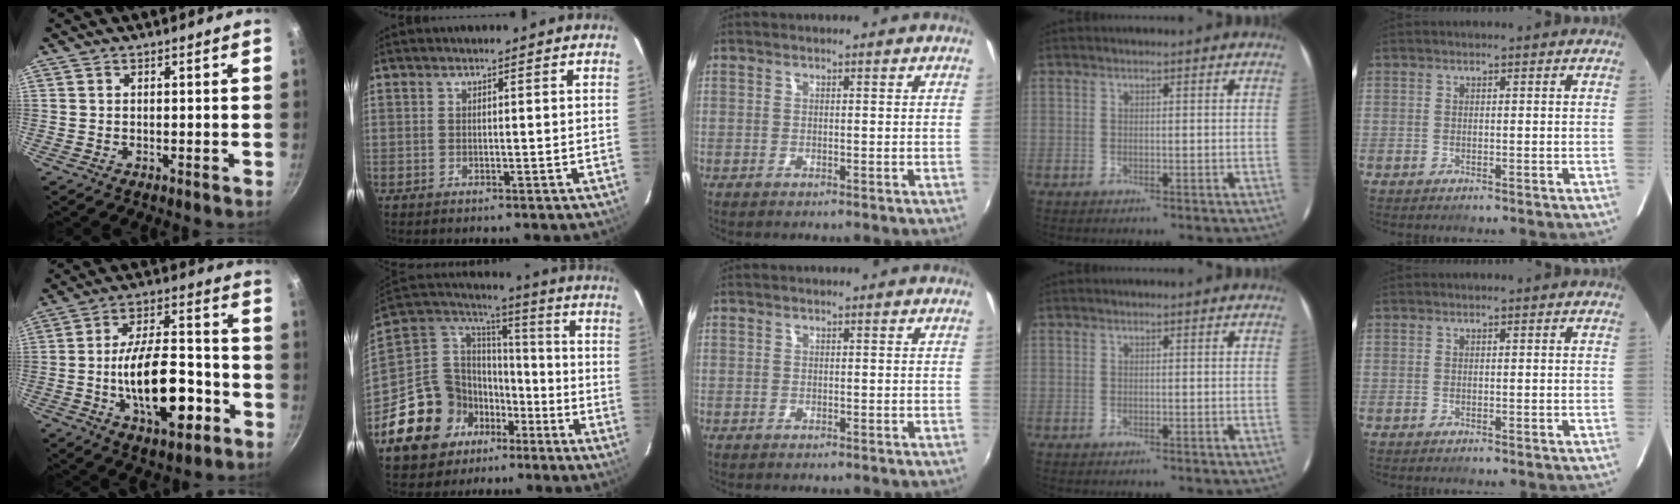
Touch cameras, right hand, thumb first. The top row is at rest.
{"thumb": {"total": 18.4, "force": [-5.6, 8.4, 15.4], "torque": [-0.227, 0.041, -0.085]}, "index": {"total": 17.1, "force": [-9.0, 13.4, 5.6], "torque": [-0.151, 0.049, -0.146]}}